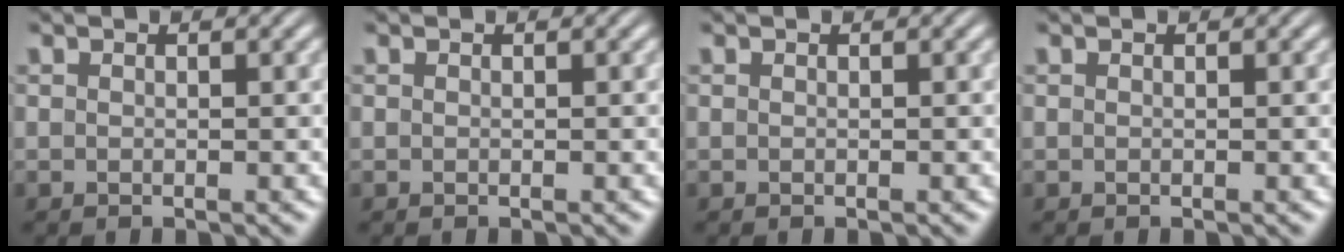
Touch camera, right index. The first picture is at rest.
{"total": 0.0}
{"total": 0.0}
{"total": 0.0}